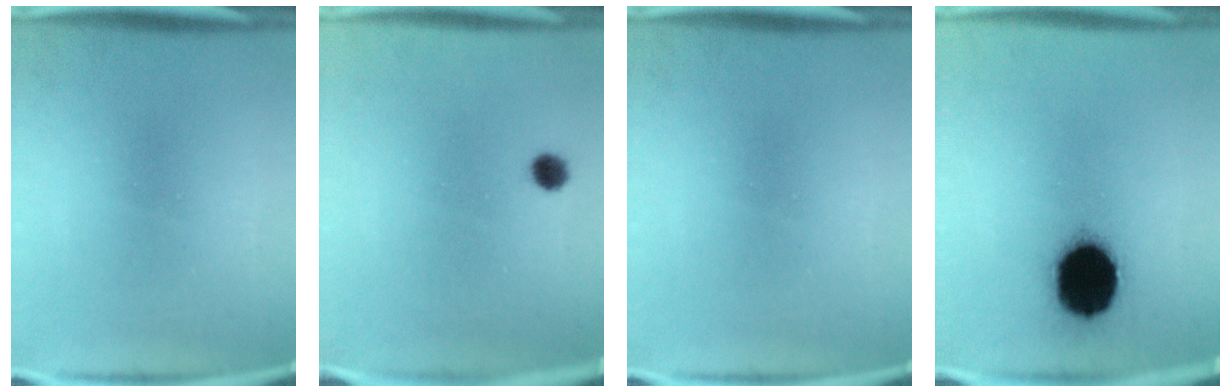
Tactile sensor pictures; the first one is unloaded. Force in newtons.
{"total": 2.4}
{"total": 0.0}
{"total": 17.2}